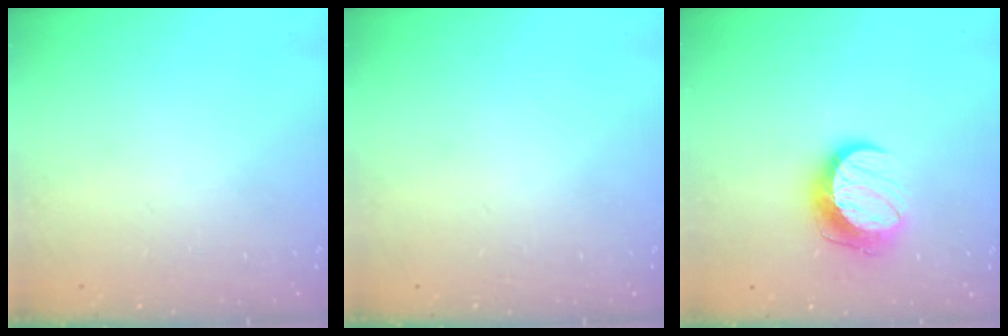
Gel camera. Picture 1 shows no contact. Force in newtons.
{"total": 0.0}
{"total": 11.5, "press": 11.5, "slide": 0.8}